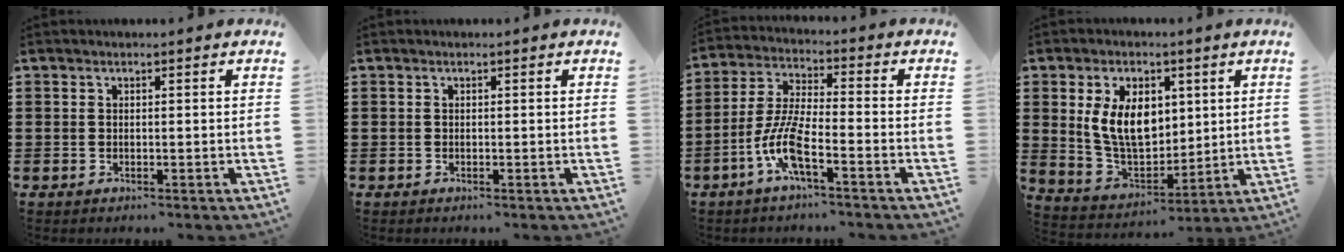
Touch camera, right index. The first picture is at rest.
{"total": 0.0}
{"total": 8.2, "force": [-4.2, 1.6, 6.8], "torque": [-0.166, -0.012, -0.086]}
{"total": 9.8, "force": [2.5, 6.4, 7.0], "torque": [-0.156, 0.007, 0.041]}